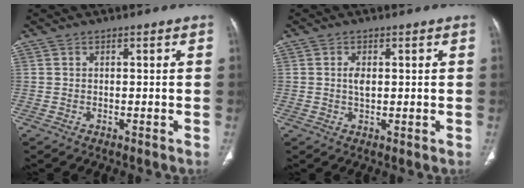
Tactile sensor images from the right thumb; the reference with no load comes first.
{"total": 2.3, "force": [0.4, 1.2, 2.0], "torque": [-0.035, -0.002, 0.007]}